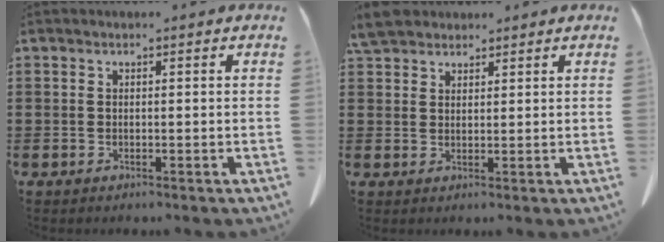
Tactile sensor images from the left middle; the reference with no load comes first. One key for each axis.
{"total": 4.3, "fx": 3.8, "fy": 1.7, "fz": 1.4, "tx": -0.040, "ty": 0.003, "tz": 0.074}